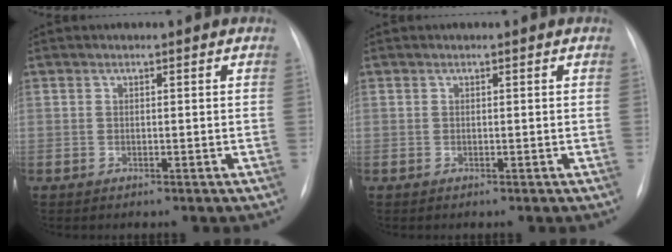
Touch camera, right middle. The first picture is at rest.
{"total": 0.0}